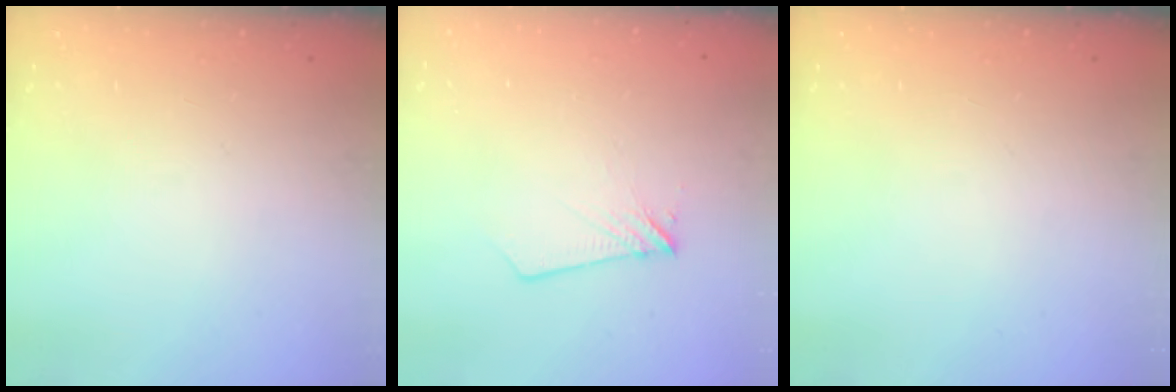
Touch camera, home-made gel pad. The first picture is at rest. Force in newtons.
{"total": 6.4, "press": 6.4, "slide": 0.6}
{"total": 0.0}